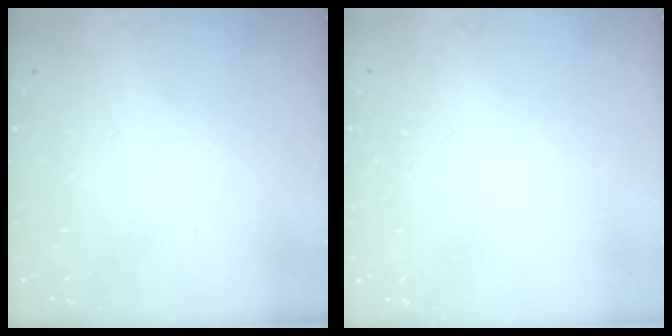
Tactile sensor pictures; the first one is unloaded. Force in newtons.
{"total": 1.5, "press": 1.5, "slide": 0.1}